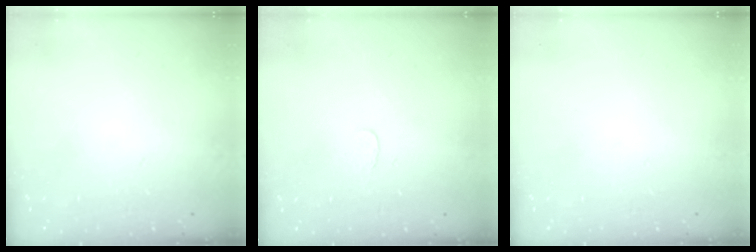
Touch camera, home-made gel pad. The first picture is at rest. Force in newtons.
{"total": 3.0, "press": 3.0, "slide": 0.2}
{"total": 0.0}